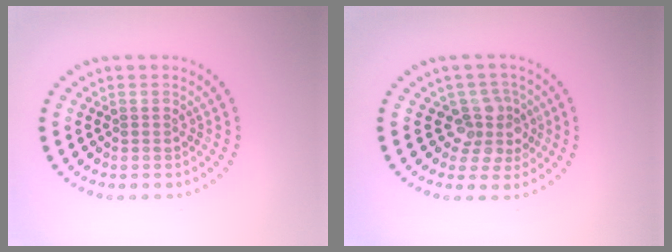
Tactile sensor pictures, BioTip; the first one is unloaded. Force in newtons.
{"total": 3.2, "press": 2.4, "slide": 2.0}